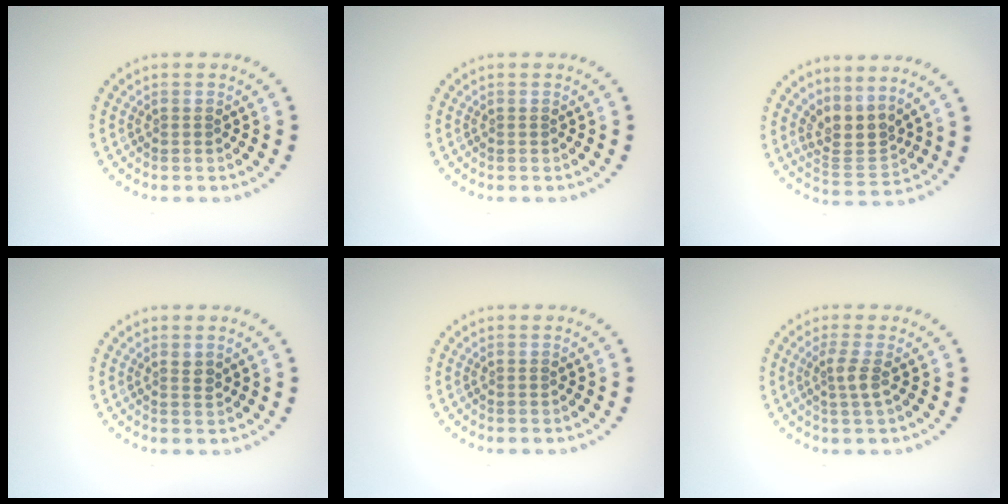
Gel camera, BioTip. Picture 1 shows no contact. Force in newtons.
{"total": 0.0}
{"total": 3.1, "press": 2.2, "slide": 2.2}
{"total": 0.9, "press": 0.8, "slide": 0.5}
{"total": 0.0}
{"total": 1.9, "press": 1.4, "slide": 1.3}